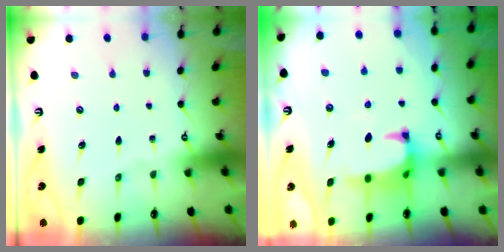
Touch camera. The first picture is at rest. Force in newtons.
{"total": 1.3, "press": 0.8, "slide": 1.0}